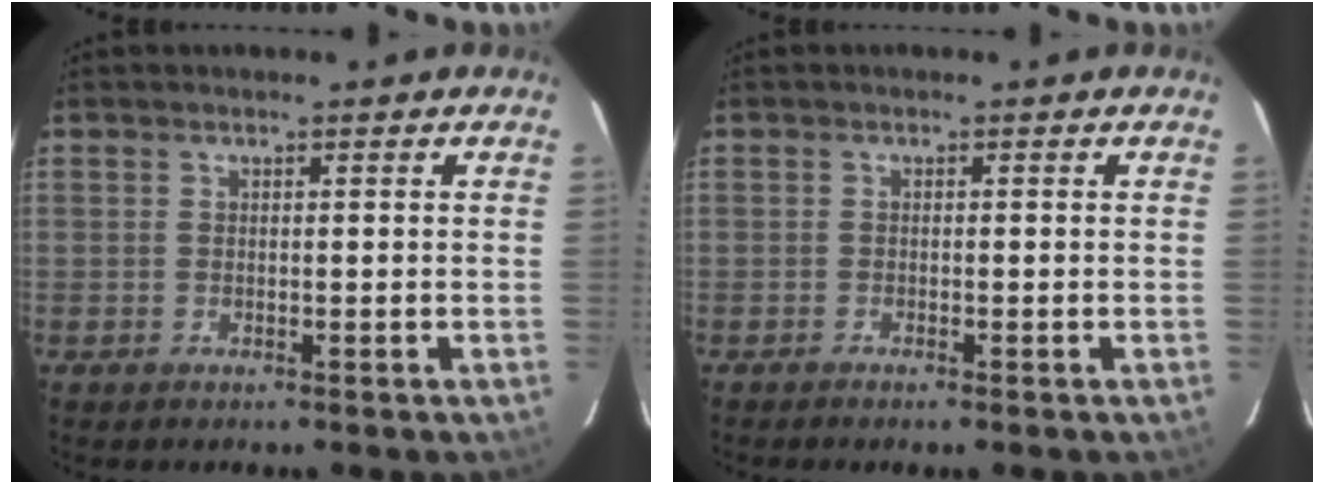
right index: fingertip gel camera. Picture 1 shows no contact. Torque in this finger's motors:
{"motor_torque": [0.53, -0.61, 0.28, 0.04]}